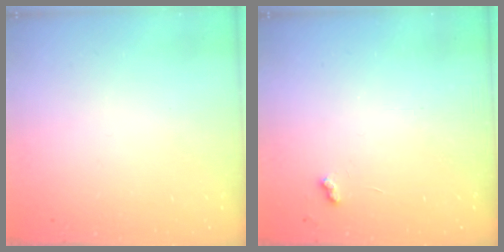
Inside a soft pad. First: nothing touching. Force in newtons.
{"total": 4.4, "press": 4.3, "slide": 0.6}